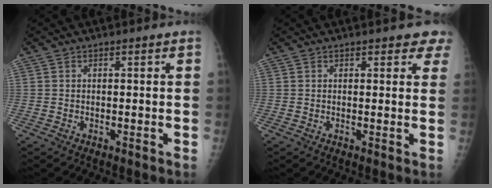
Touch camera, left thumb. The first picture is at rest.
{"total": 3.6, "force": [2.9, 1.5, 1.4], "torque": [0.016, -0.009, 0.021]}